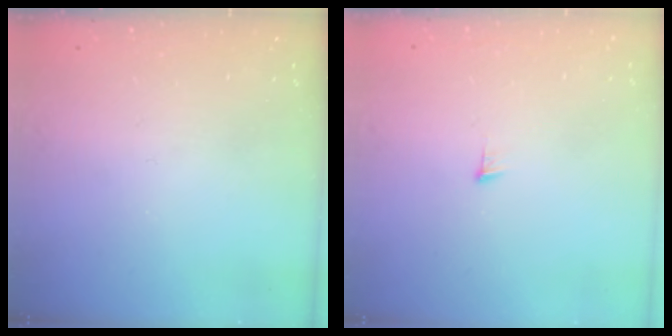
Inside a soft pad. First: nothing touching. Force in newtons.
{"total": 3.6, "press": 3.6, "slide": 0.3}